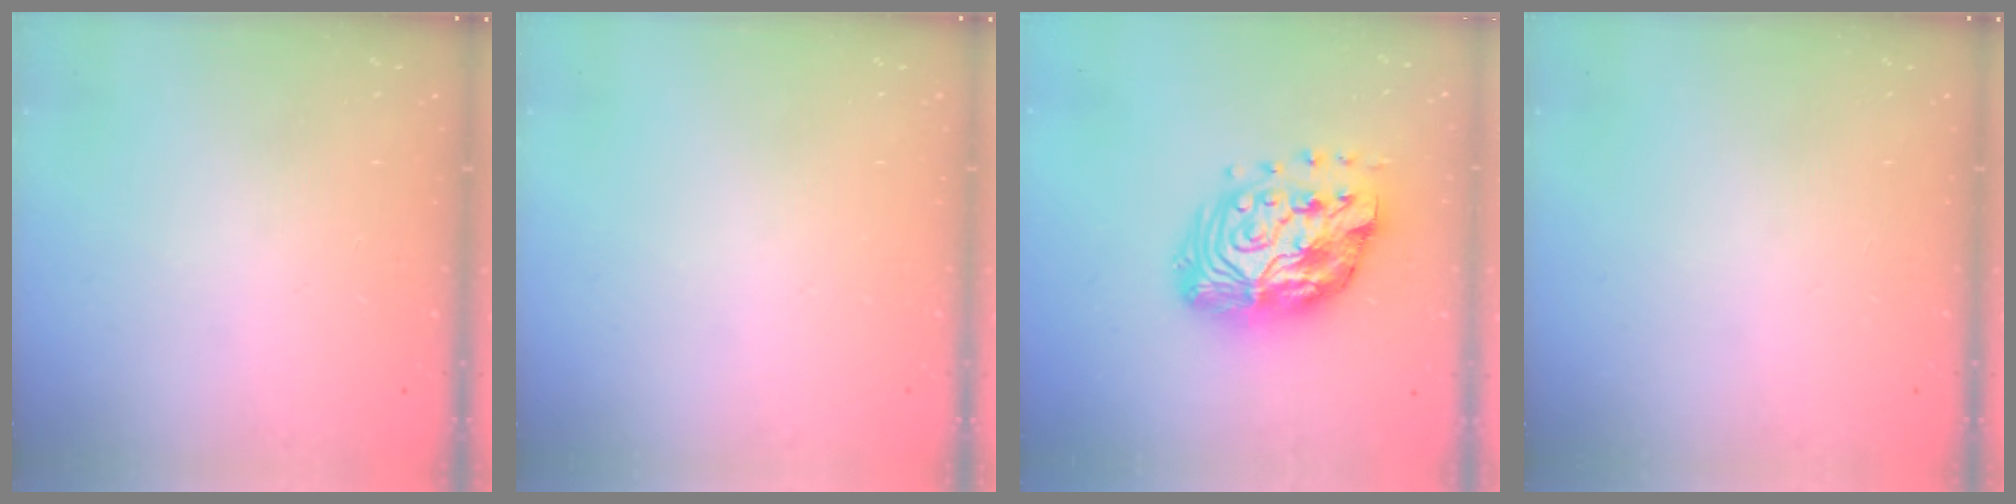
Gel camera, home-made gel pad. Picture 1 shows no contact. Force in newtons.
{"total": 0.0}
{"total": 18.2, "press": 18.1, "slide": 1.3}
{"total": 0.0}